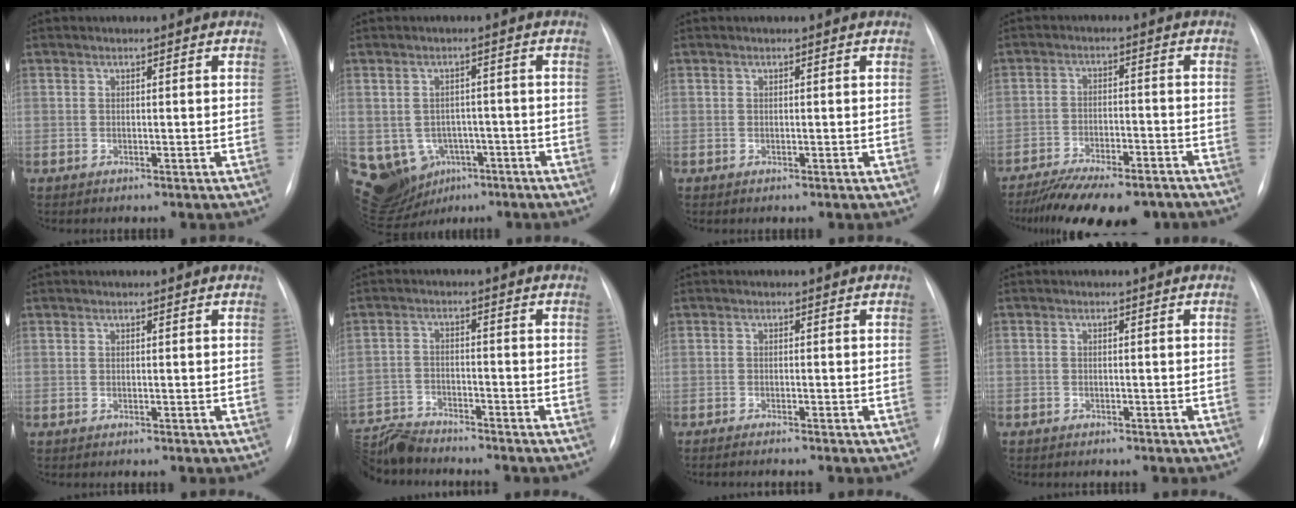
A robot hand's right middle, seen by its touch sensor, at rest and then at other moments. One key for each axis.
{"total": 13.8, "fx": -5.3, "fy": 11.8, "fz": 4.9, "tx": -0.124, "ty": 0.016, "tz": -0.059}
{"total": 0.0}
{"total": 16.2, "fx": -13.5, "fy": 4.5, "fz": 7.8, "tx": -0.137, "ty": -0.010, "tz": -0.193}
{"total": 0.0}
{"total": 8.1, "fx": -8.0, "fy": 0.5, "fz": 0.8, "tx": -0.020, "ty": -0.007, "tz": -0.150}
{"total": 3.4, "fx": -2.9, "fy": -0.1, "fz": 1.7, "tx": -0.019, "ty": -0.004, "tz": -0.037}
{"total": 0.7, "fx": -0.6, "fy": 0.4, "fz": 0.2, "tx": -0.003, "ty": 0.001, "tz": -0.011}